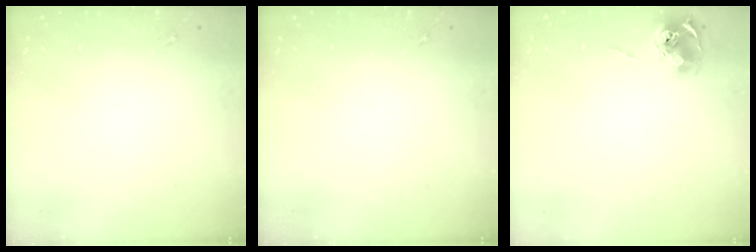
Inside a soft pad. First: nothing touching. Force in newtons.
{"total": 0.0}
{"total": 8.4, "press": 8.4, "slide": 0.4}